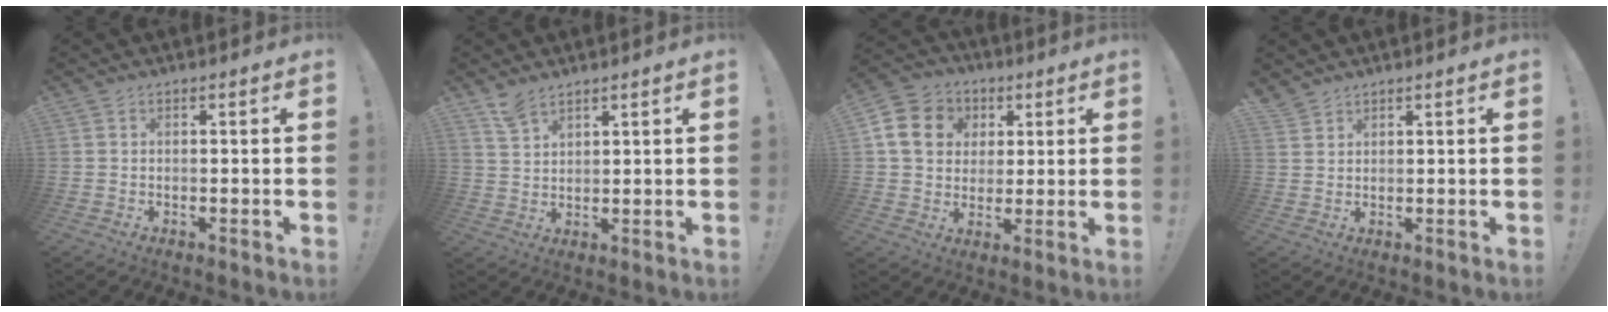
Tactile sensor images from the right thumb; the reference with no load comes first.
{"total": 4.9, "force": [4.1, 1.9, 2.0], "torque": [-0.035, -0.021, 0.077]}
{"total": 13.0, "force": [3.4, 11.2, 5.7], "torque": [-0.085, 0.003, 0.074]}
{"total": 2.4, "force": [2.2, 0.9, 0.3], "torque": [-0.009, -0.013, 0.044]}